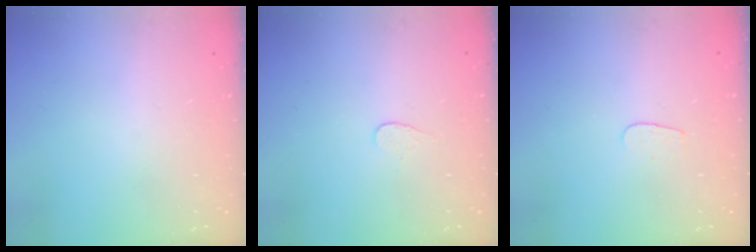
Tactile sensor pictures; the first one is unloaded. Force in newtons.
{"total": 3.4, "press": 3.4, "slide": 0.4}
{"total": 3.7, "press": 3.6, "slide": 0.4}